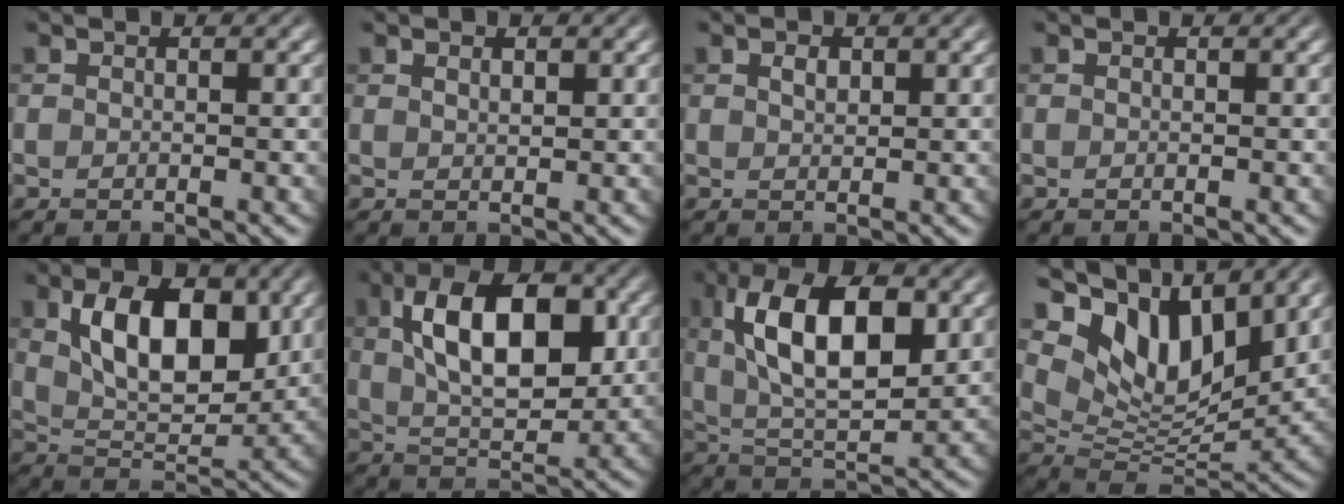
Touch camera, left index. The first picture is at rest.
{"total": 0.9, "force": [0.6, 0.4, 0.6], "torque": [-0.012, -0.002, 0.013]}
{"total": 1.0, "force": [0.5, 0.6, 0.7], "torque": [-0.013, 0.001, 0.011]}
{"total": 0.0}
{"total": 8.5, "force": [2.6, 4.6, 6.6], "torque": [-0.111, -0.005, 0.050]}
{"total": 10.3, "force": [2.2, 5.3, 8.6], "torque": [-0.139, 0.011, 0.033]}
{"total": 11.0, "force": [2.6, 4.9, 9.5], "torque": [-0.157, 0.011, 0.040]}
{"total": 10.2, "force": [6.4, 4.9, 6.3], "torque": [-0.117, -0.005, 0.116]}